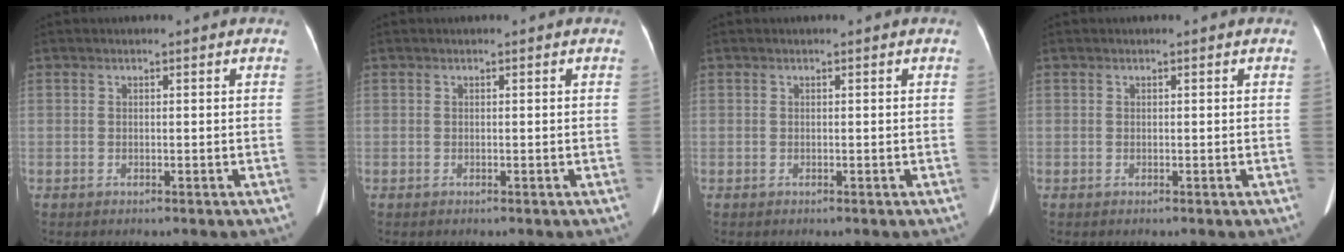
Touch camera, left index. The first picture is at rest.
{"total": 0.0}
{"total": 0.0}
{"total": 0.0}